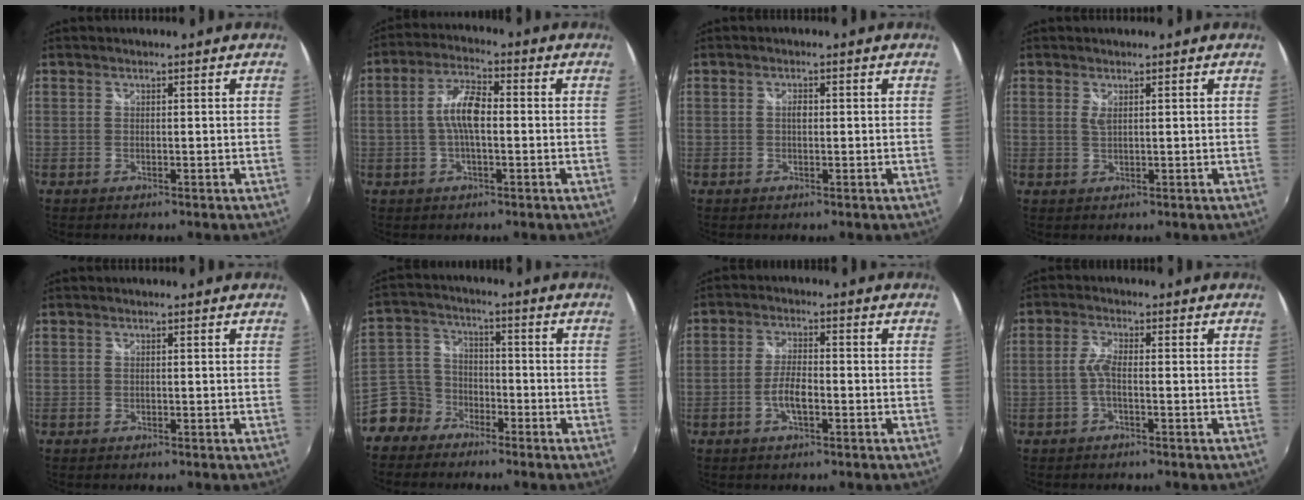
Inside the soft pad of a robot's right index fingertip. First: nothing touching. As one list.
[{"total": 7.1, "force": [-0.5, 2.5, 6.6], "torque": [-0.131, 0.014, -0.013]}, {"total": 1.2, "force": [0.0, 0.7, 1.0], "torque": [-0.018, 0.003, -0.002]}, {"total": 1.3, "force": [0.6, 0.3, 1.1], "torque": [-0.020, -0.001, 0.009]}, {"total": 0.0}, {"total": 8.8, "force": [-6.3, 6.1, 1.0], "torque": [-0.043, 0.028, -0.131]}, {"total": 4.7, "force": [-1.8, 1.5, 4.1], "torque": [-0.085, 0.003, -0.034]}, {"total": 2.9, "force": [-0.9, 0.6, 2.8], "torque": [-0.063, 0.005, -0.019]}]